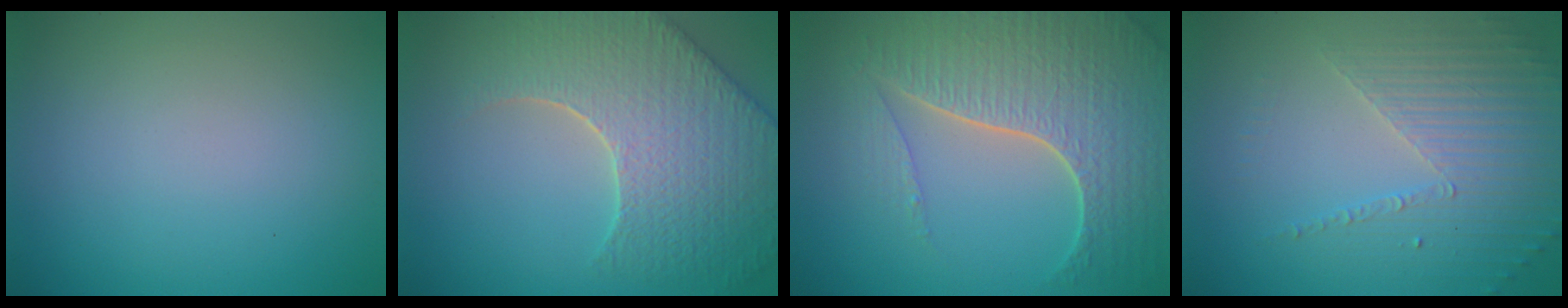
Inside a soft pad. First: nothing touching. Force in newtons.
{"total": 8.3, "press": 6.4, "slide": 5.2}
{"total": 7.7, "press": 5.6, "slide": 5.3}
{"total": 3.7, "press": 3.4, "slide": 1.6}